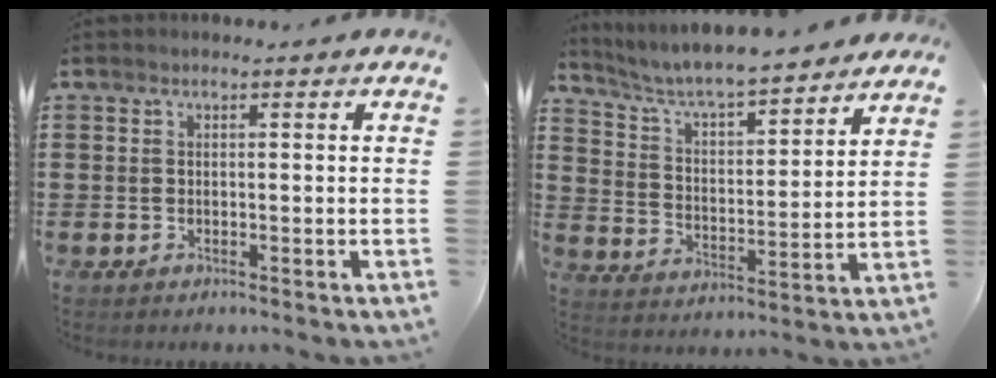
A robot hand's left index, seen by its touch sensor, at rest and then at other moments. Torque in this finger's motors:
{"motor_torque": [2.14, 0.00, 0.56, 0.11]}